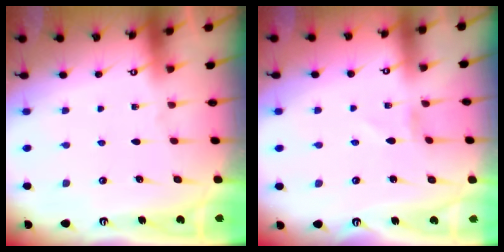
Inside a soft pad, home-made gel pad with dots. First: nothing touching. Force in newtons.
{"total": 0.0}